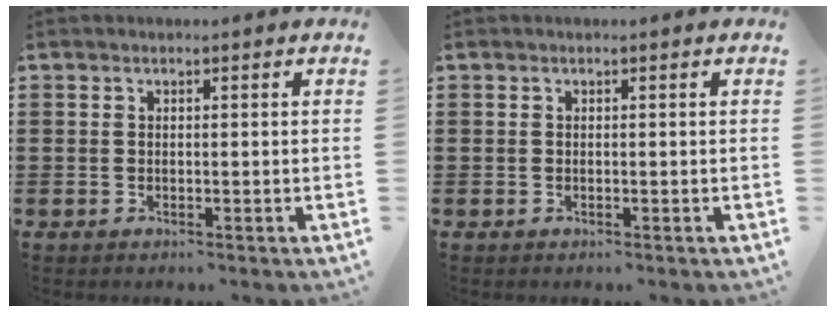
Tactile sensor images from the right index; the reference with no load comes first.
{"total": 0.0}